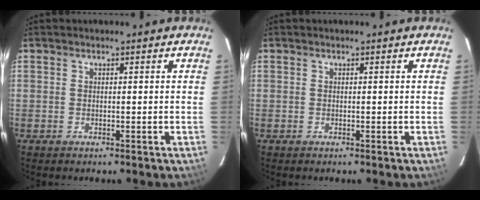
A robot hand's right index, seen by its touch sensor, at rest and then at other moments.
{"total": 0.0}